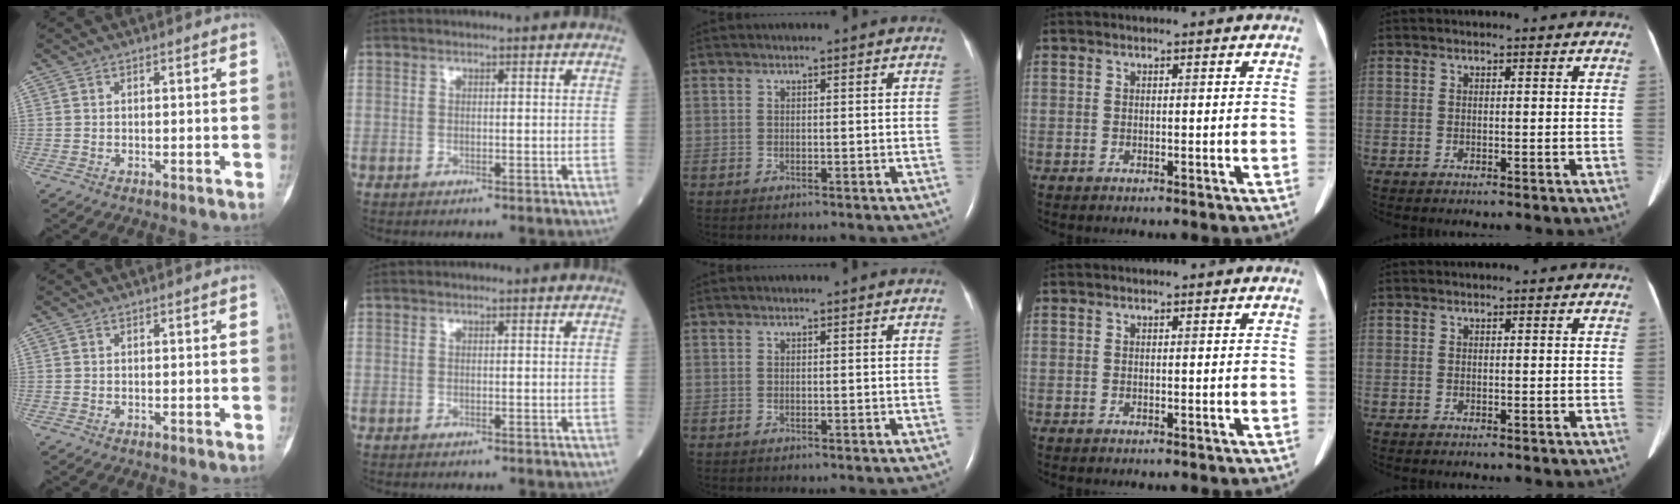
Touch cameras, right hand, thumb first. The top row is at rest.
{}